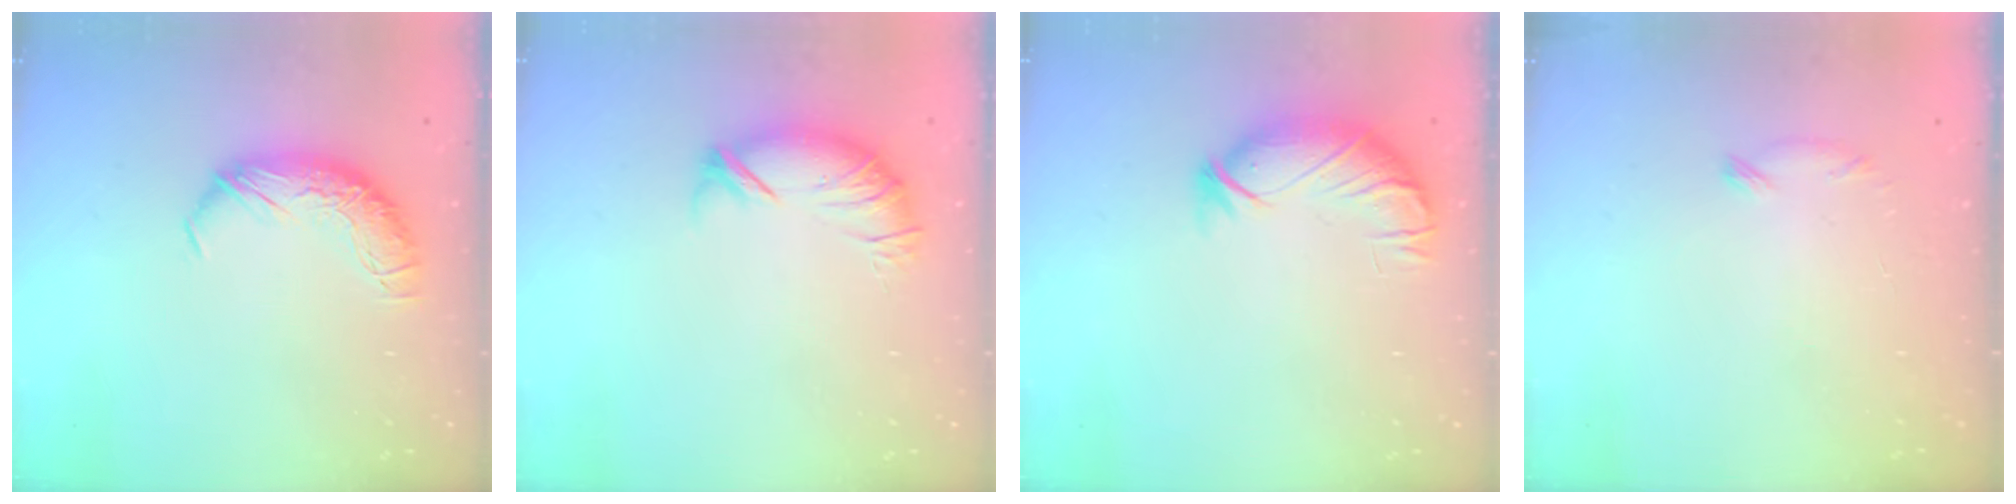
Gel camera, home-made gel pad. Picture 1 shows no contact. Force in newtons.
{"total": 3.7, "press": 3.2, "slide": 1.8}
{"total": 3.9, "press": 3.3, "slide": 2.0}
{"total": 7.0, "press": 7.0, "slide": 0.6}